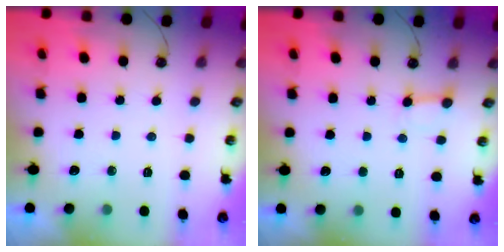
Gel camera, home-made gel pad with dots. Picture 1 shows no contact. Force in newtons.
{"total": 2.7, "press": 2.7, "slide": 0.5}